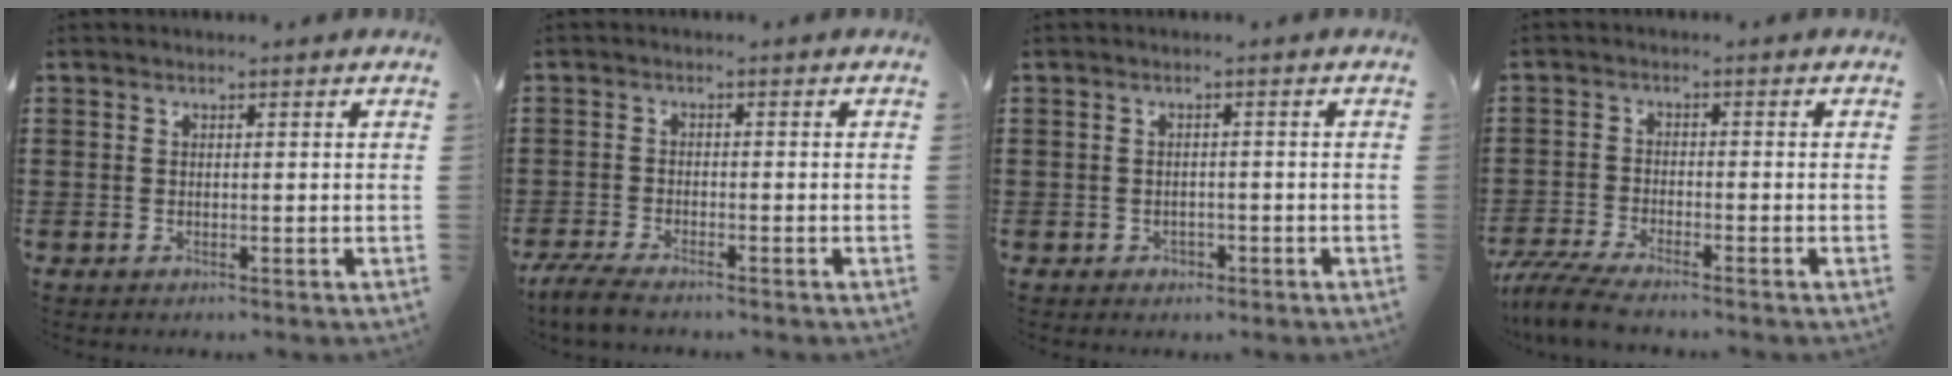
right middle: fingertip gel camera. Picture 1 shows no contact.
{"total": 2.9, "force": [-2.5, 0.1, 1.3], "torque": [-0.044, -0.008, -0.056]}
{"total": 0.0}
{"total": 4.4, "force": [-4.0, 0.0, 1.9], "torque": [-0.059, -0.019, -0.084]}